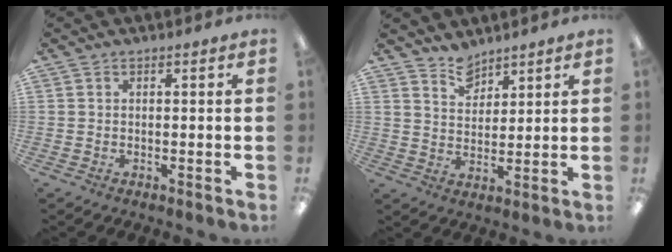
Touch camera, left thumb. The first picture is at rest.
{"total": 6.4, "force": [5.4, 3.2, 1.3], "torque": [-0.019, -0.031, 0.101]}